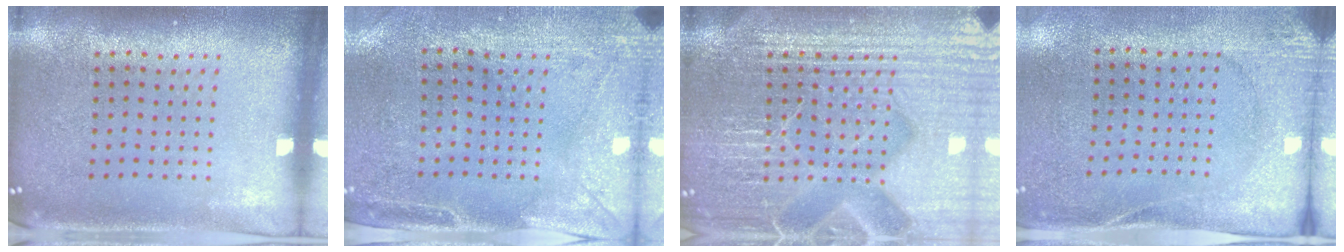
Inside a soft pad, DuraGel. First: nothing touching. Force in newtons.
{"total": 3.0, "press": 2.3, "slide": 1.8}
{"total": 7.1, "press": 7.1, "slide": 0.9}
{"total": 2.7, "press": 2.0, "slide": 1.7}